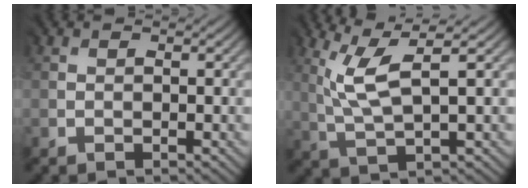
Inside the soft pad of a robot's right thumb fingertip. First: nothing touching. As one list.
[{"total": 5.4, "force": [2.7, 1.0, 4.6], "torque": [-0.116, 0.009, 0.058]}]